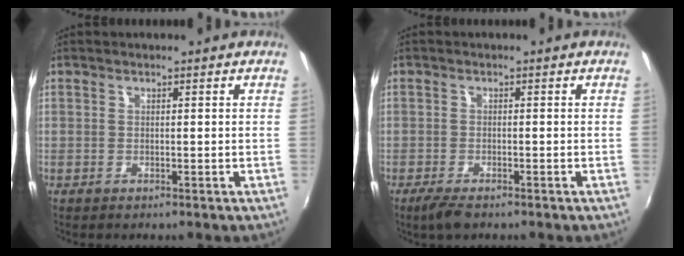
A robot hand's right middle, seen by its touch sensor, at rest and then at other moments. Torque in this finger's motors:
{"motor_torque": [0.23, -0.22, -0.01, 0.00]}